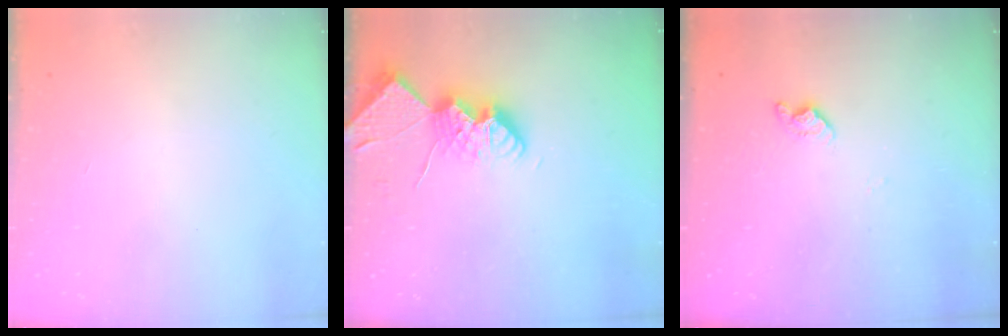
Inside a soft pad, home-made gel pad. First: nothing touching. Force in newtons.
{"total": 11.7, "press": 11.7, "slide": 0.9}
{"total": 6.5, "press": 6.5, "slide": 0.8}